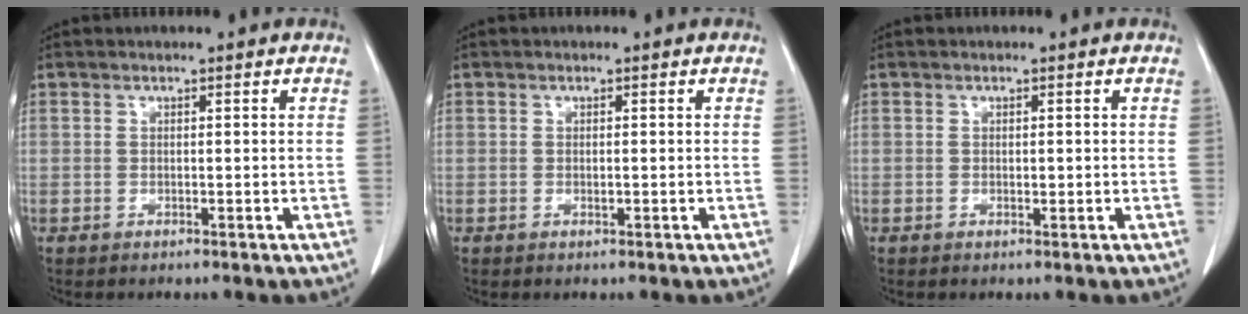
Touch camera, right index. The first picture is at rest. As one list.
[{"total": 0.5, "force": [-0.2, 0.2, 0.4], "torque": [-0.009, -0.001, -0.003]}, {"total": 0.5, "force": [-0.1, 0.3, 0.4], "torque": [-0.007, -0.001, -0.002]}]